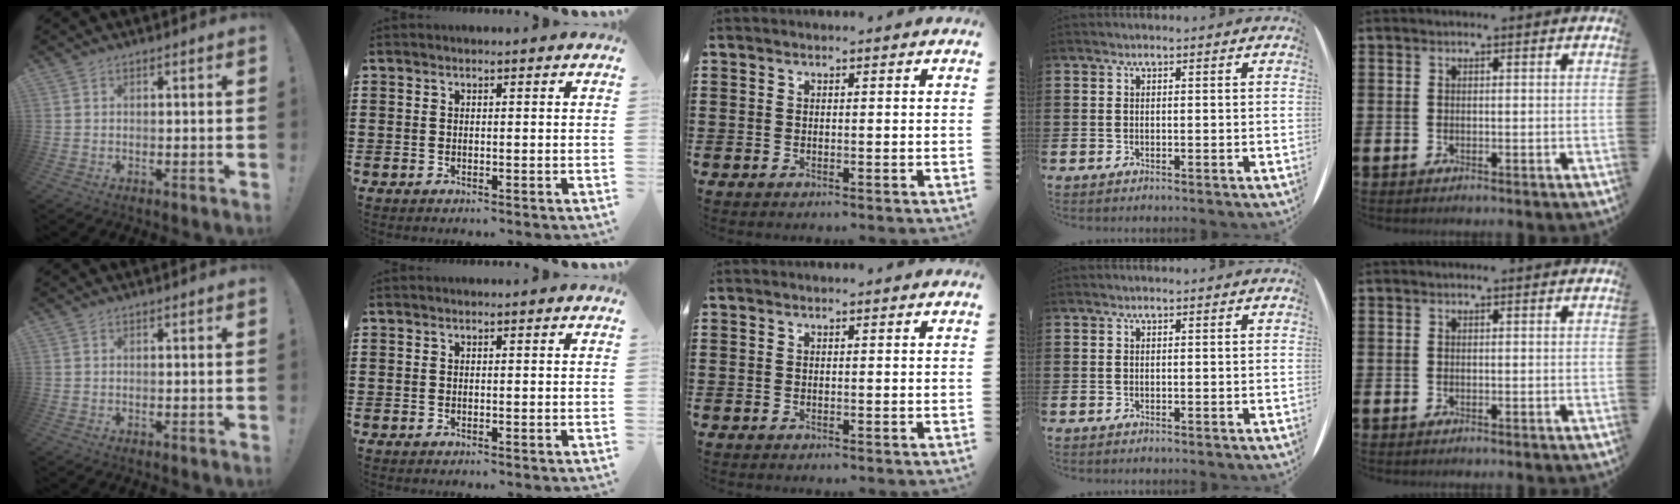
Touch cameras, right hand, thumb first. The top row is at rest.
{}